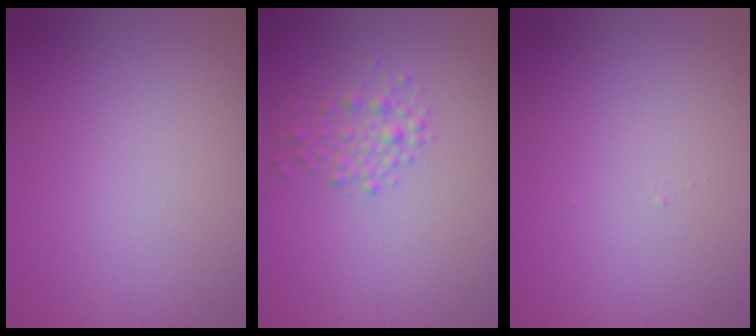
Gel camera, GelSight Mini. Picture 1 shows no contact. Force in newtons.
{"total": 2.1, "press": 2.1, "slide": 0.1}
{"total": 0.0}